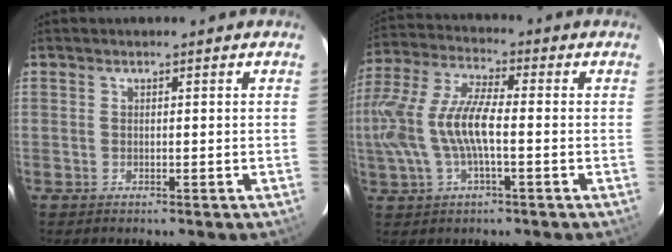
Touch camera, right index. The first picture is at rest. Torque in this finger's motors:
{"motor_torque": [0.75, -0.35, 0.38, 0.21]}